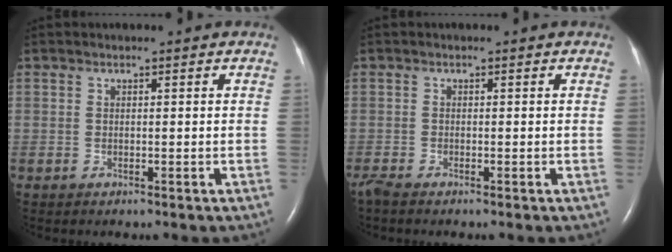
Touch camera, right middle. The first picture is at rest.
{"total": 1.2, "force": [-1.1, -0.1, 0.5], "torque": [-0.023, -0.007, -0.024]}